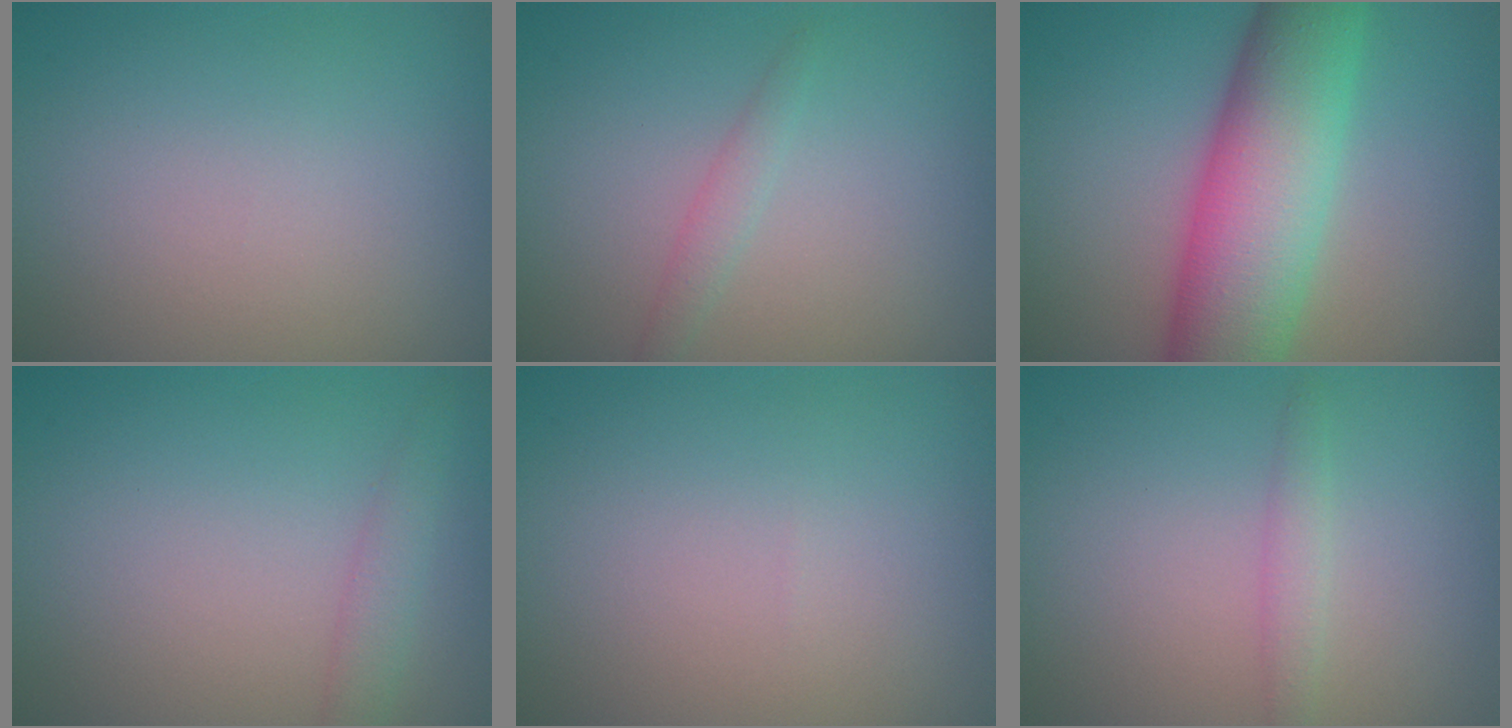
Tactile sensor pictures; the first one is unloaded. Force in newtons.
{"total": 1.2, "press": 1.2, "slide": 0.1}
{"total": 11.2, "press": 11.2, "slide": 0.4}
{"total": 1.7, "press": 1.7, "slide": 0.1}
{"total": 0.0}
{"total": 1.3, "press": 1.3, "slide": 0.1}